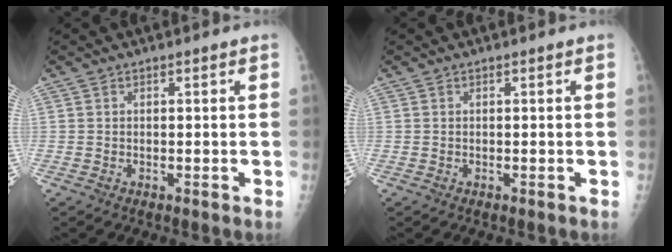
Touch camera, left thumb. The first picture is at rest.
{"total": 0.0}